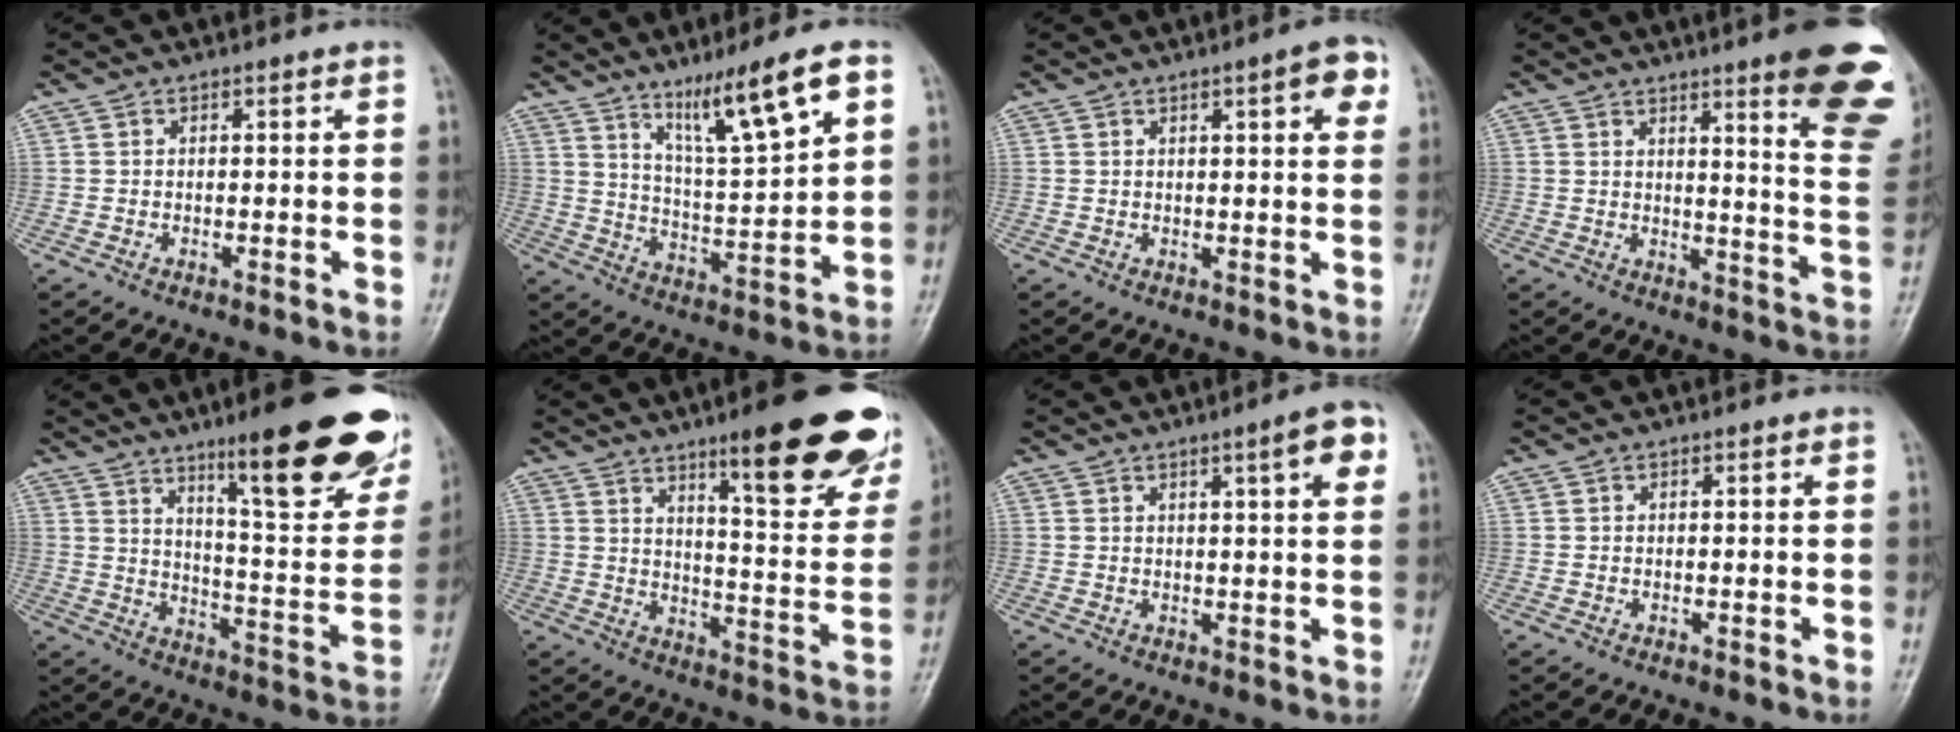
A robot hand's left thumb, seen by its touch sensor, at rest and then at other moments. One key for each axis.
{"total": 13.6, "fx": 7.9, "fy": 1.6, "fz": 11.0, "tx": -0.182, "ty": -0.042, "tz": 0.143}
{"total": 5.6, "fx": 2.5, "fy": 1.2, "fz": 4.8, "tx": -0.051, "ty": -0.005, "tz": 0.029}
{"total": 17.4, "fx": 10.4, "fy": 2.6, "fz": 13.8, "tx": -0.135, "ty": -0.064, "tz": 0.121}
{"total": 25.8, "fx": 15.6, "fy": 5.3, "fz": 19.8, "tx": -0.236, "ty": -0.075, "tz": 0.234}
{"total": 23.5, "fx": 14.4, "fy": 5.2, "fz": 17.8, "tx": -0.198, "ty": -0.070, "tz": 0.201}
{"total": 6.2, "fx": 2.8, "fy": 0.9, "fz": 5.4, "tx": -0.067, "ty": -0.006, "tz": 0.036}
{"total": 0.0}